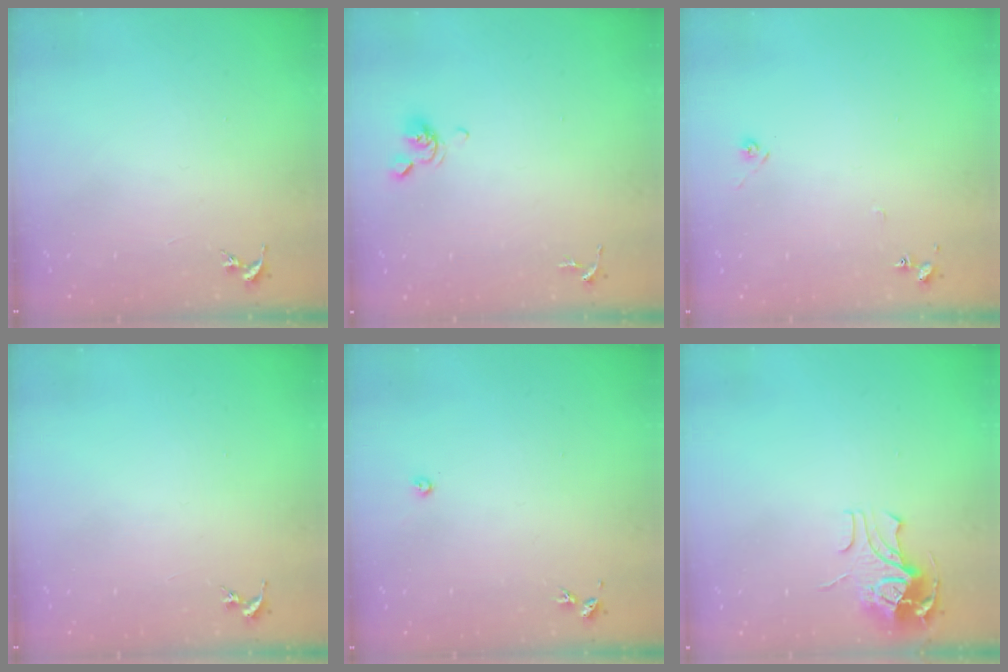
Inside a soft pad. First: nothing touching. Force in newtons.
{"total": 6.2, "press": 6.0, "slide": 1.5}
{"total": 6.2, "press": 6.2, "slide": 0.6}
{"total": 0.0}
{"total": 2.2, "press": 2.2, "slide": 0.3}
{"total": 9.9, "press": 9.9, "slide": 1.2}